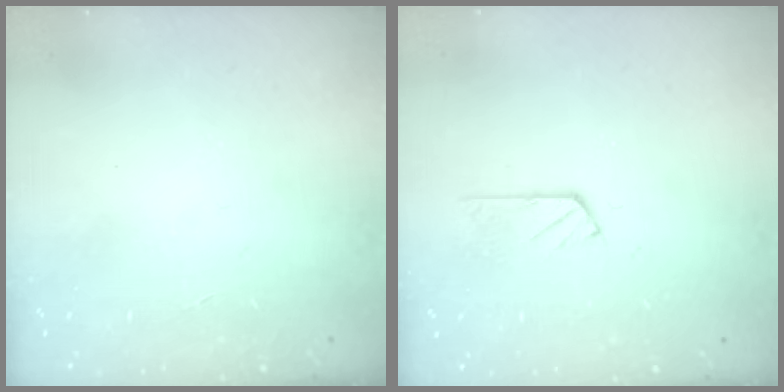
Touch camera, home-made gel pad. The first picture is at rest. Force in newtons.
{"total": 2.9, "press": 2.9, "slide": 0.5}